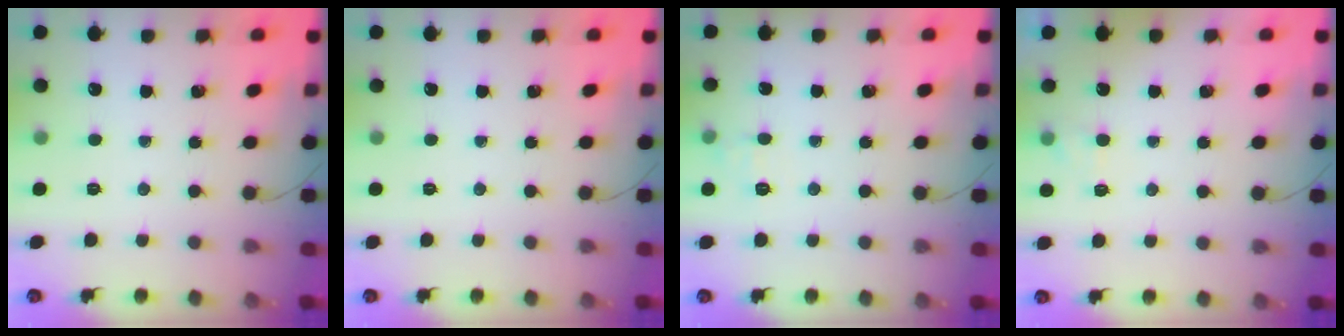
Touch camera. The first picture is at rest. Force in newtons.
{"total": 0.0}
{"total": 6.2, "press": 6.0, "slide": 1.5}
{"total": 2.6, "press": 2.4, "slide": 1.2}